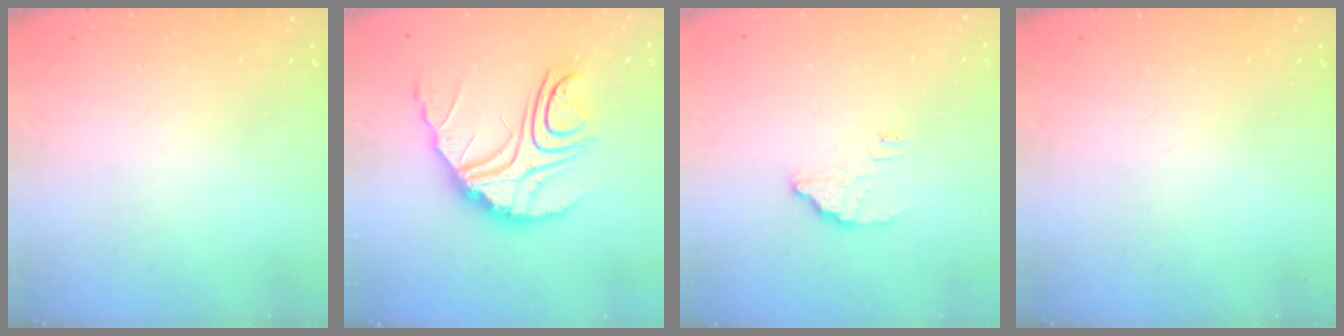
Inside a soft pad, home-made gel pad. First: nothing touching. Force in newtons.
{"total": 14.5, "press": 14.4, "slide": 0.9}
{"total": 3.5, "press": 3.4, "slide": 0.4}
{"total": 0.0}